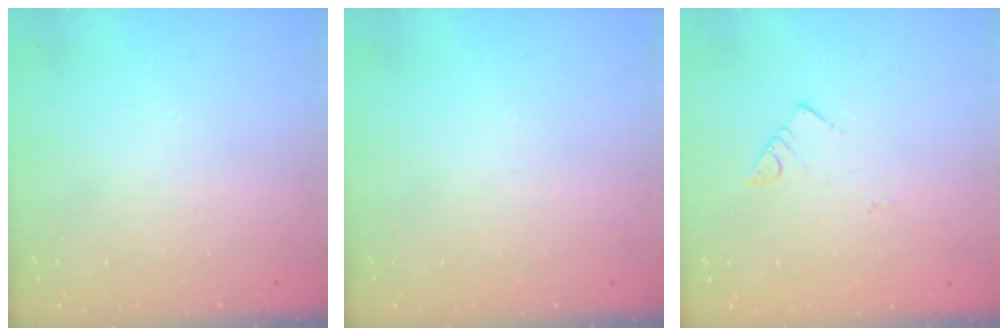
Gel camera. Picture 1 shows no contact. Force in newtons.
{"total": 0.0}
{"total": 2.7, "press": 2.7, "slide": 0.3}